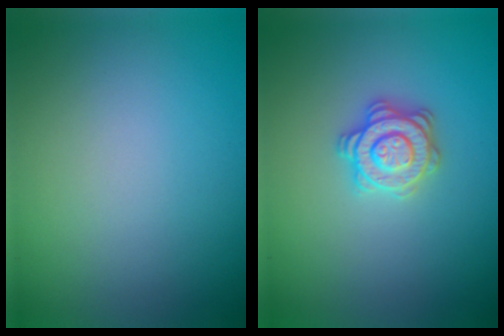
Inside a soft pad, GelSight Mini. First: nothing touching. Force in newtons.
{"total": 2.9, "press": 2.9, "slide": 0.4}